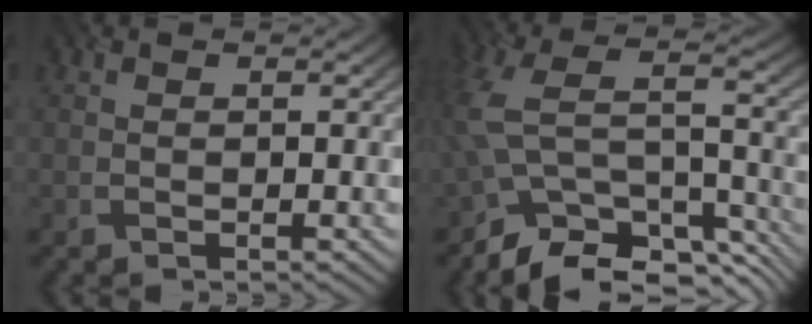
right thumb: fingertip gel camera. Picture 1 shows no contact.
{"total": 11.8, "force": [-8.2, 5.5, 6.5], "torque": [-0.135, -0.005, -0.140]}